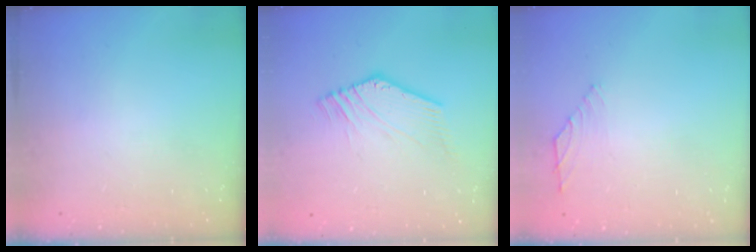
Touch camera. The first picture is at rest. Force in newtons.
{"total": 0.5, "press": 0.2, "slide": 0.5}
{"total": 1.4, "press": 1.3, "slide": 0.6}